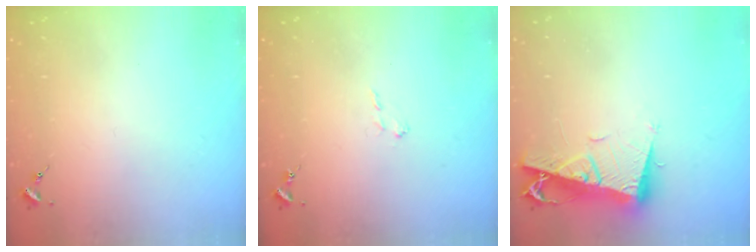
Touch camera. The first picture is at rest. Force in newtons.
{"total": 4.4, "press": 4.3, "slide": 0.7}
{"total": 11.2, "press": 11.1, "slide": 1.3}